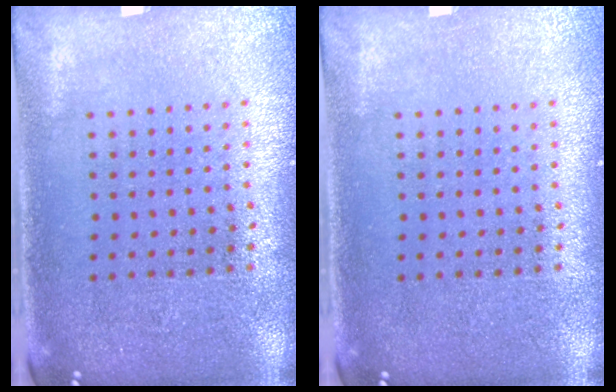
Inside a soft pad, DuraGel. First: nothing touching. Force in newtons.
{"total": 0.0}